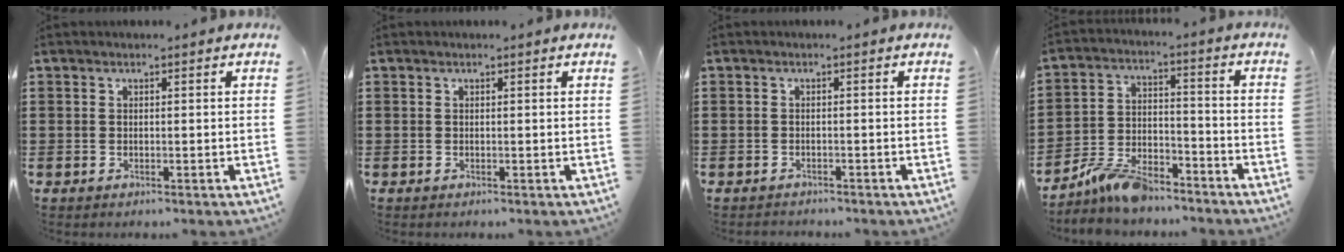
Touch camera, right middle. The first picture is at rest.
{"total": 0.0}
{"total": 0.9, "force": [-0.9, 0.2, -0.1], "torque": [0.000, 0.002, -0.021]}
{"total": 7.8, "force": [-6.8, 2.2, 3.2], "torque": [-0.074, 0.012, -0.133]}